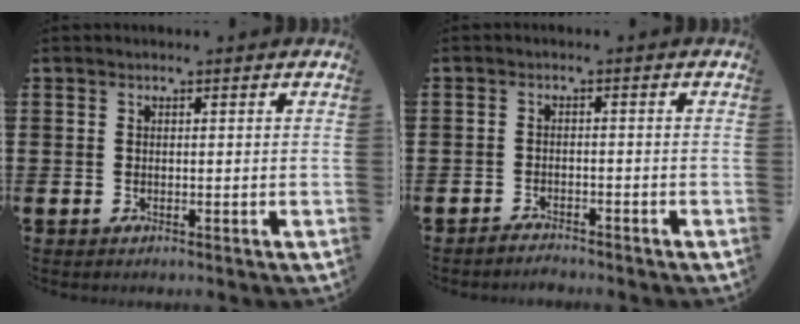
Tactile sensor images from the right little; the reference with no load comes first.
{"total": 1.7, "force": [-1.7, 0.0, -0.3], "torque": [-0.002, 0.006, -0.036]}